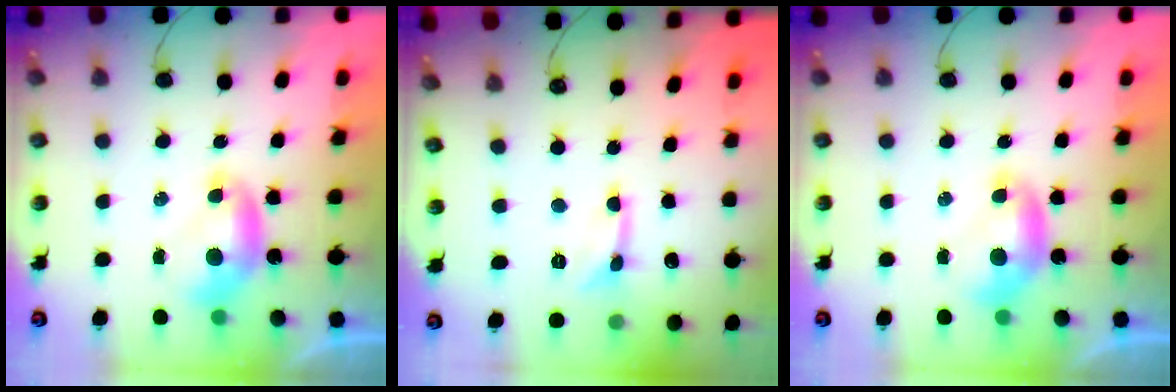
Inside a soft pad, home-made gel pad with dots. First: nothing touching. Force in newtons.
{"total": 0.7, "press": 0.6, "slide": 0.3}
{"total": 0.0}